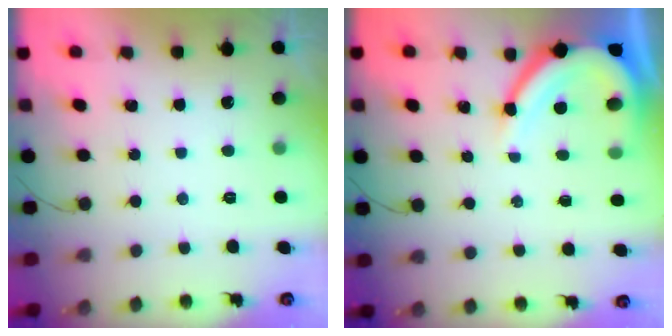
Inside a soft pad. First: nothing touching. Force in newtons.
{"total": 10.9, "press": 10.8, "slide": 1.2}